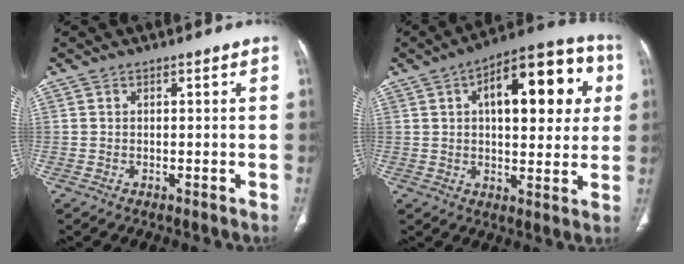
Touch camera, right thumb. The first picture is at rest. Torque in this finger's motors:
{"motor_torque": [-0.83, 1.43, 0.52, -0.04, 0.11]}